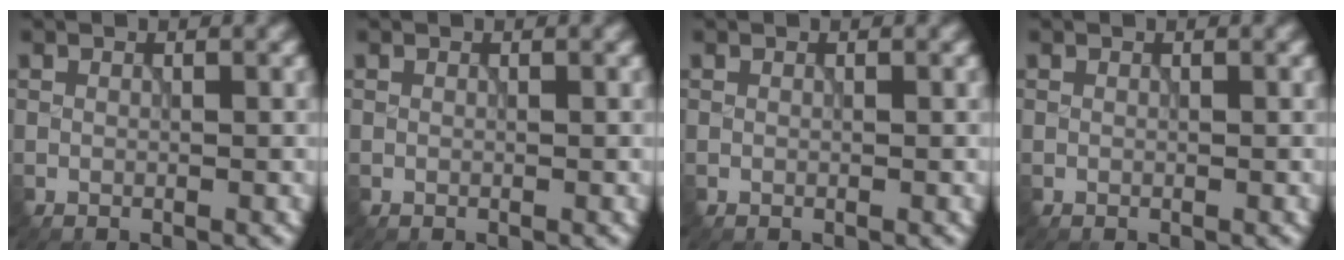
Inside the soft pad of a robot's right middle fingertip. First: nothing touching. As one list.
[{"total": 0.0}, {"total": 0.0}, {"total": 0.0}]